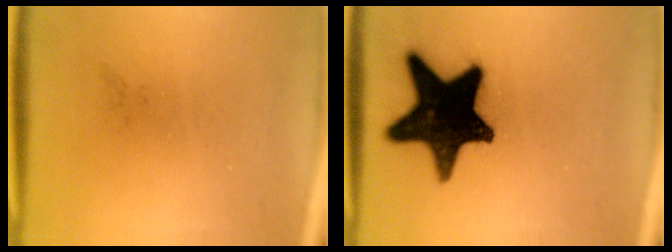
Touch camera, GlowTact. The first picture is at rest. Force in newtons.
{"total": 19.5}